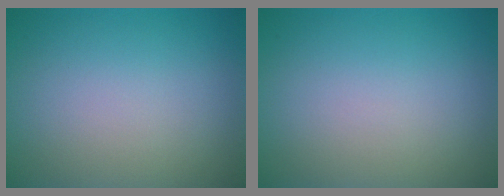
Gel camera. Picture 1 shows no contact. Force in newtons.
{"total": 0.0}